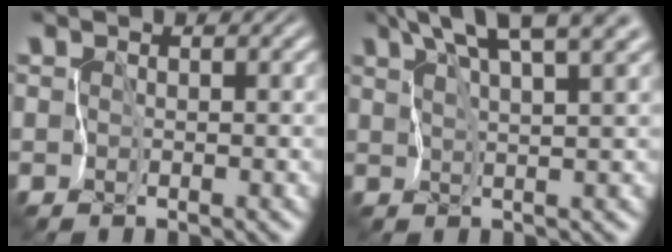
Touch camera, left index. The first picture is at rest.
{"total": 8.2, "force": [5.9, 1.5, 5.5], "torque": [-0.103, 0.023, 0.089]}